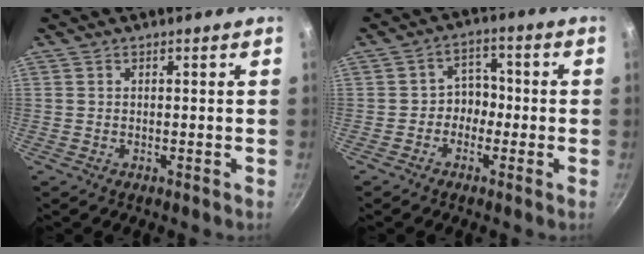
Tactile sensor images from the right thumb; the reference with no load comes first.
{"total": 4.8, "force": [-1.3, 4.0, 2.2], "torque": [0.014, 0.022, -0.030]}